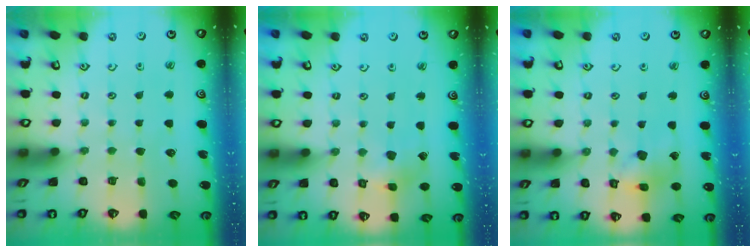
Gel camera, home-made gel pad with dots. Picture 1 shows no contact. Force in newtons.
{"total": 3.5, "press": 3.5, "slide": 0.3}
{"total": 10.8, "press": 10.7, "slide": 1.4}